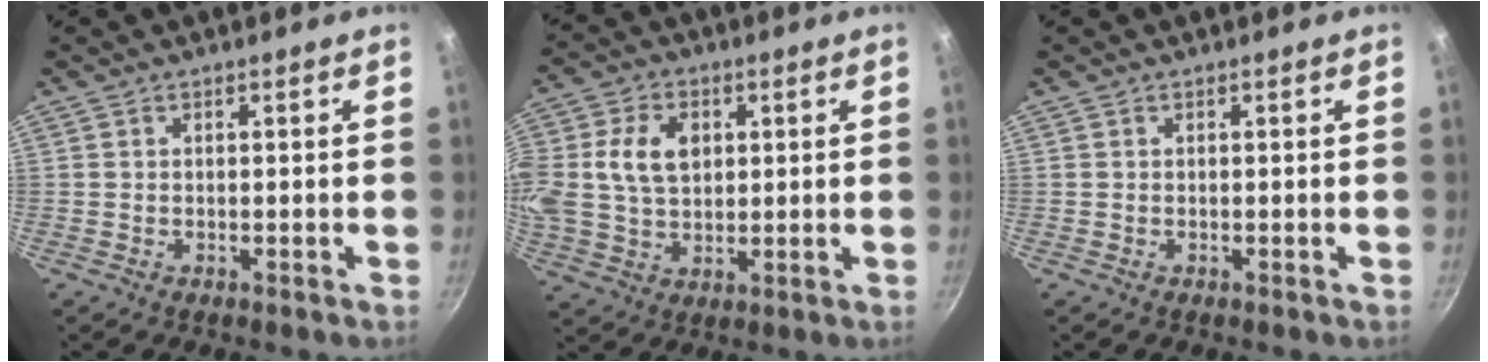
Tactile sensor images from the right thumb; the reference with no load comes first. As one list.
[{"total": 14.3, "force": [2.7, 10.5, 9.4], "torque": [-0.189, 0.021, 0.048]}, {"total": 0.0}]